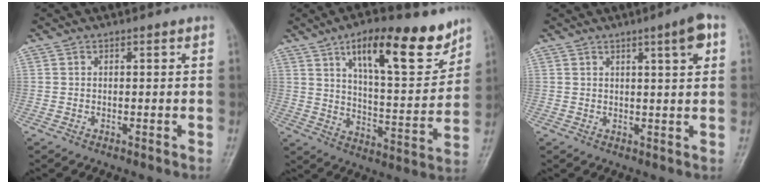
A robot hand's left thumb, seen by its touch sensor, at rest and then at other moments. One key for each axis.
{"total": 18.4, "fx": 11.0, "fy": 6.4, "fz": 13.3, "tx": -0.163, "ty": -0.057, "tz": 0.177}
{"total": 5.3, "fx": 2.3, "fy": 0.6, "fz": 4.7, "tx": -0.065, "ty": -0.007, "tz": 0.032}